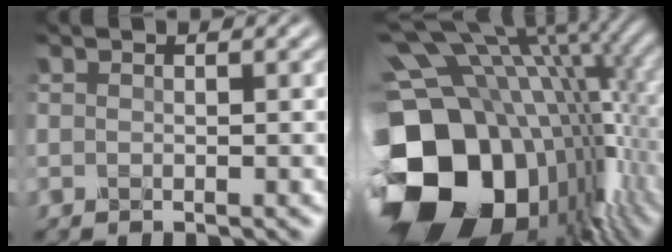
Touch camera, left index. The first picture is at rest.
{"total": 20.1, "force": [-3.5, 13.9, 14.1], "torque": [-0.272, -0.025, -0.037]}